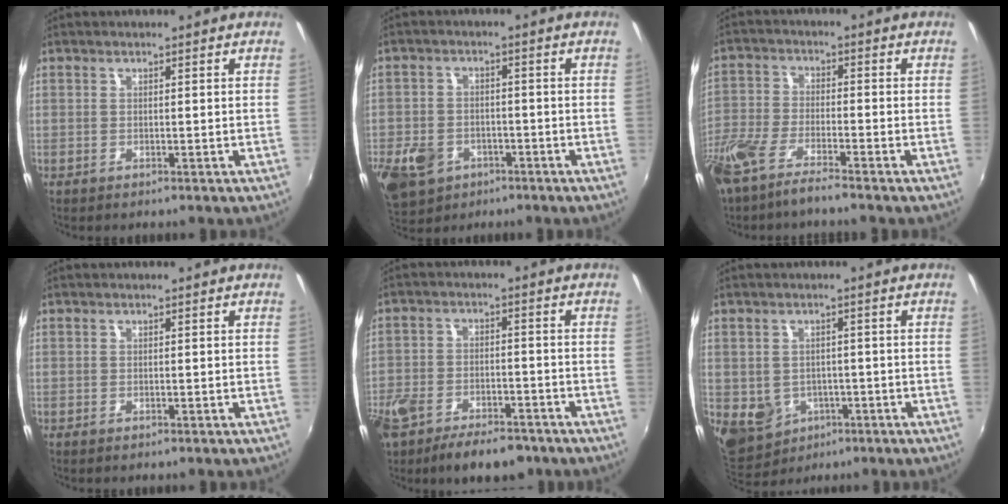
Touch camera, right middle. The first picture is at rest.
{"total": 12.1, "force": [-5.5, 9.1, 5.8], "torque": [-0.165, -0.009, -0.087]}
{"total": 10.1, "force": [-7.9, 1.6, 6.1], "torque": [-0.149, -0.026, -0.154]}
{"total": 0.0}
{"total": 14.7, "force": [-10.2, 6.9, 8.0], "torque": [-0.195, -0.031, -0.170]}
{"total": 7.7, "force": [-2.5, 6.5, 3.2], "torque": [-0.078, -0.009, -0.021]}